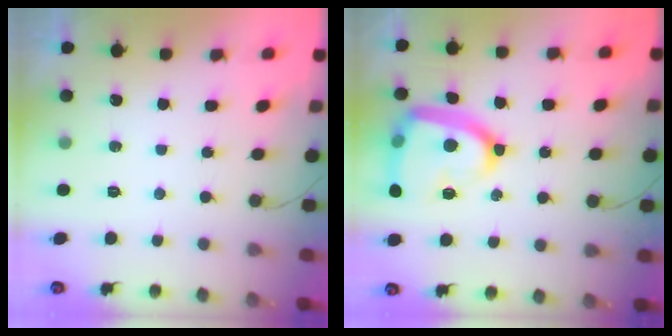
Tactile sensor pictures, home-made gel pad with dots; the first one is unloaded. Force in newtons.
{"total": 18.8, "press": 18.8, "slide": 1.1}